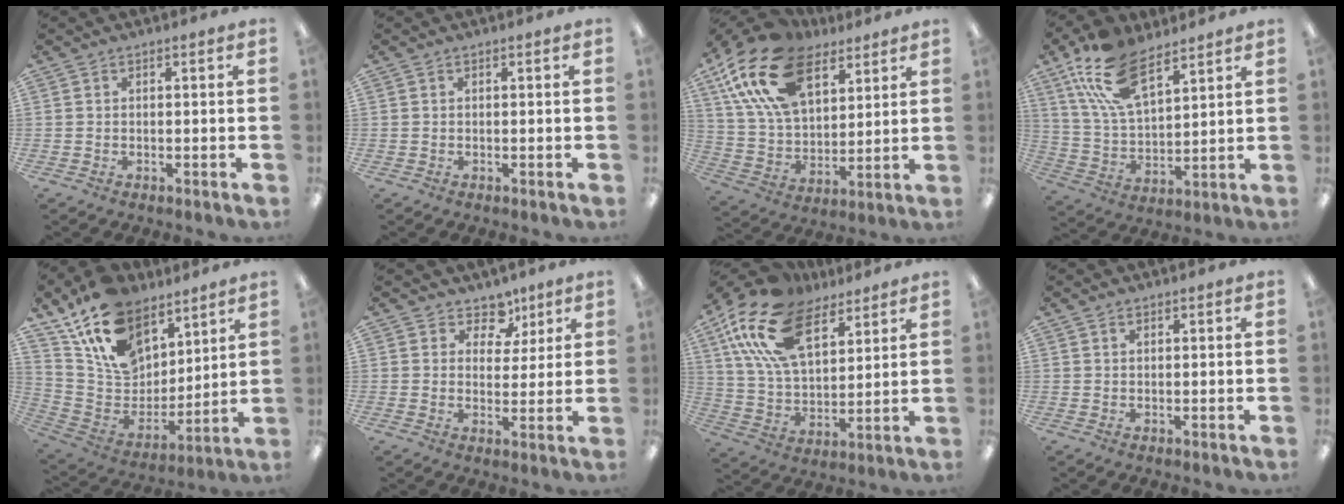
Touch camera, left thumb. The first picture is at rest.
{"total": 0.0}
{"total": 20.7, "force": [11.7, 11.9, 12.3], "torque": [-0.252, -0.044, 0.213]}
{"total": 16.7, "force": [10.2, 7.9, 10.5], "torque": [-0.229, -0.026, 0.185]}
{"total": 18.1, "force": [11.7, 11.4, 7.7], "torque": [-0.159, -0.065, 0.223]}
{"total": 6.8, "force": [4.4, 5.0, 1.8], "torque": [-0.027, -0.025, 0.079]}
{"total": 20.0, "force": [11.8, 10.7, 12.1], "torque": [-0.257, -0.048, 0.214]}
{"total": 0.9, "force": [0.6, 0.5, 0.3], "torque": [-0.008, 0.002, 0.011]}